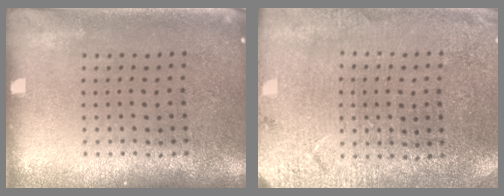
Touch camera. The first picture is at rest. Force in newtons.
{"total": 2.7, "press": 2.6, "slide": 0.4}